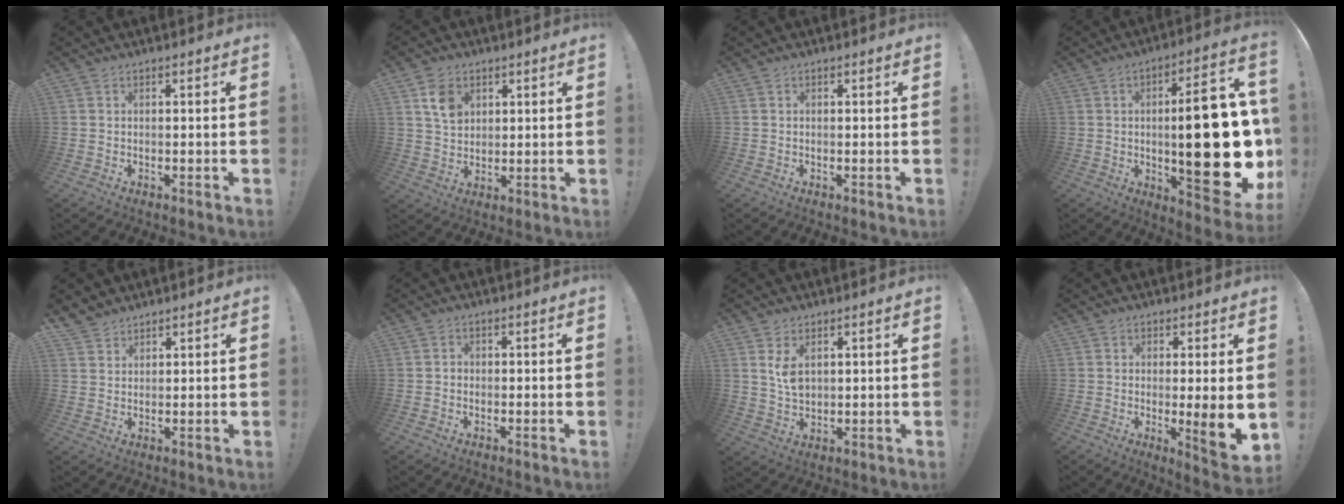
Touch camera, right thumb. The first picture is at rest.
{"total": 7.5, "force": [3.3, 5.7, 3.6], "torque": [-0.048, -0.006, 0.064]}
{"total": 0.0}
{"total": 25.7, "force": [-0.8, 7.8, 24.5], "torque": [-0.352, -0.011, -0.007]}
{"total": 3.8, "force": [3.3, 1.7, 0.5], "torque": [-0.014, -0.020, 0.065]}
{"total": 1.1, "force": [-0.6, 0.8, 0.3], "torque": [-0.007, 0.005, -0.011]}
{"total": 5.5, "force": [2.3, 3.4, 3.6], "torque": [-0.049, -0.015, 0.041]}
{"total": 8.1, "force": [-0.1, 0.4, 8.1], "torque": [-0.094, -0.026, -0.001]}